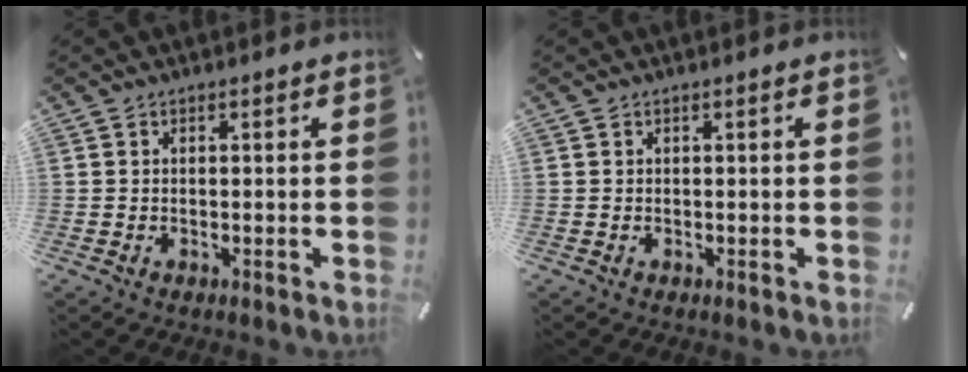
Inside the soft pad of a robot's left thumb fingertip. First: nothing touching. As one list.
[{"total": 0.0}]